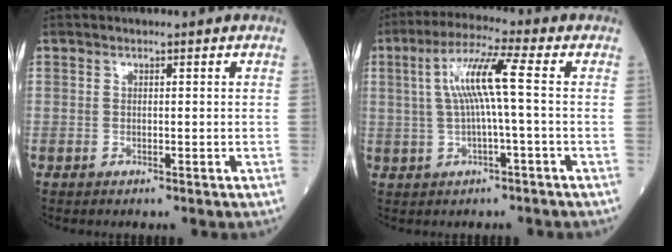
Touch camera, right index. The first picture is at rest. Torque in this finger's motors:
{"motor_torque": [1.30, -0.08, 0.62, 0.17]}